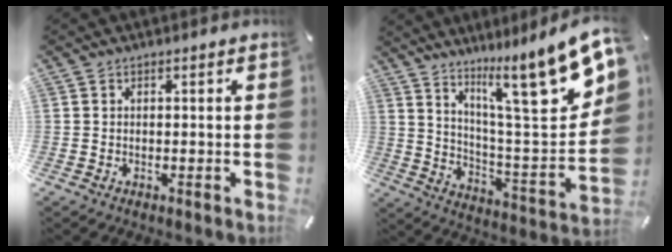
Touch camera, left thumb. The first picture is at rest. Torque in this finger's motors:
{"motor_torque": [2.51, 2.49, 1.39, -1.38, 0.25]}